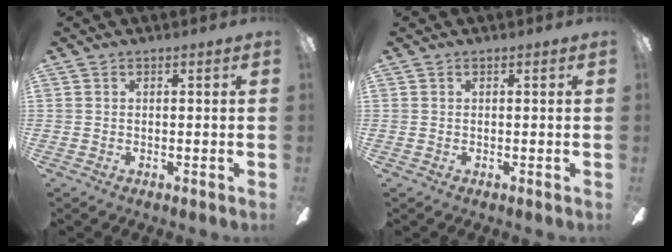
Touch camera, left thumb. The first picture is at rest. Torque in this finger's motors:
{"motor_torque": [0.04, -0.01, -0.12, 0.04, 0.00]}